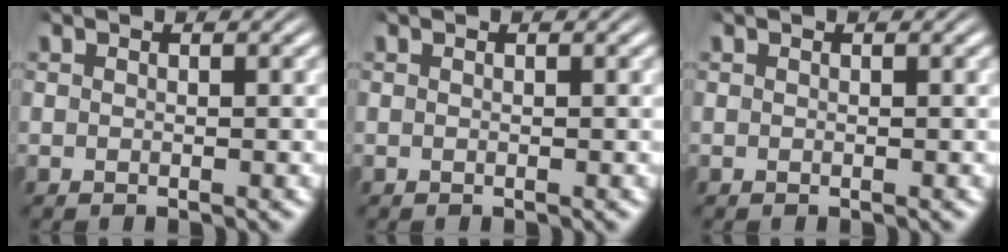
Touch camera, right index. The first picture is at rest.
{"total": 0.0}
{"total": 0.0}